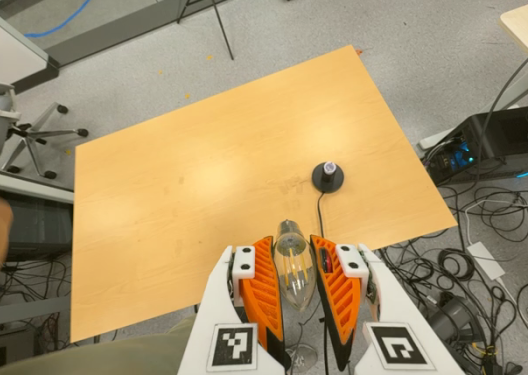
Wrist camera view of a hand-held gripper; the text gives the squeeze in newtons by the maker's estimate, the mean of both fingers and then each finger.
{"total": 18.3, "left": 19.6, "right": 17.1}